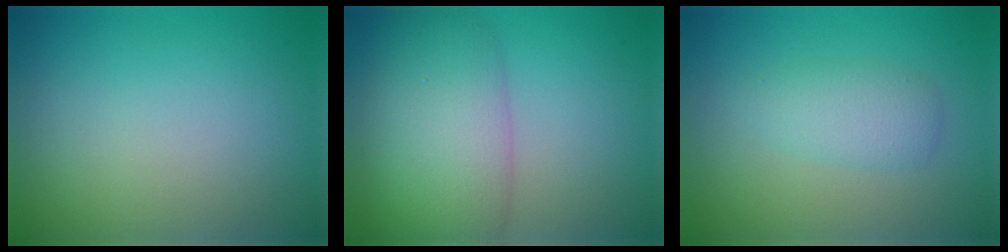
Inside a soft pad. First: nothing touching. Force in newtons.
{"total": 7.9, "press": 7.9, "slide": 0.2}
{"total": 2.3, "press": 2.3, "slide": 0.1}